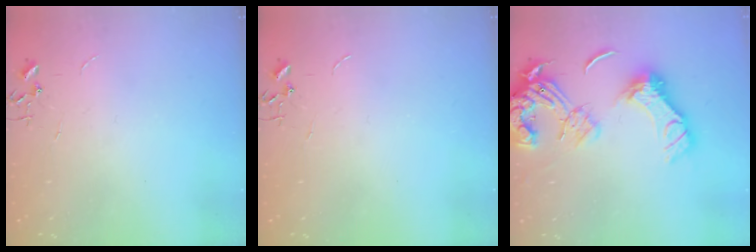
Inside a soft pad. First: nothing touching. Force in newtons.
{"total": 0.0}
{"total": 18.5, "press": 18.4, "slide": 1.8}